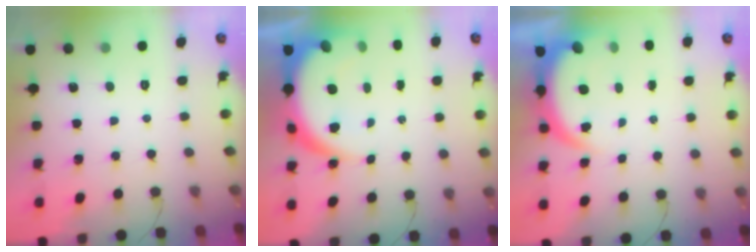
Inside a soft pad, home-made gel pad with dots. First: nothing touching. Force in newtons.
{"total": 11.1, "press": 11.0, "slide": 1.1}
{"total": 5.2, "press": 5.1, "slide": 0.8}